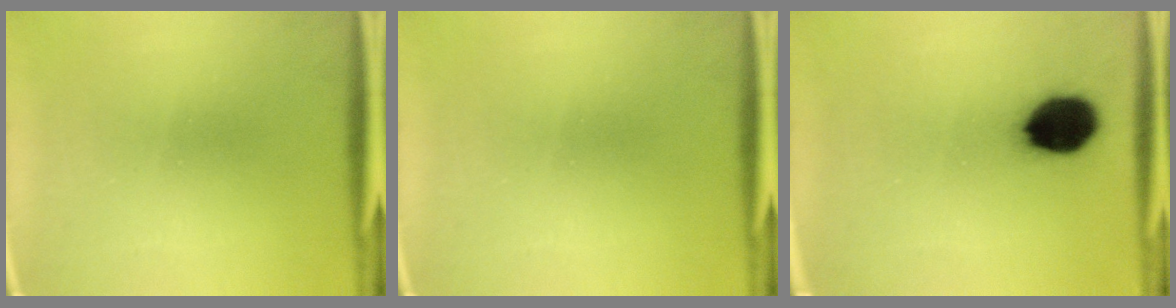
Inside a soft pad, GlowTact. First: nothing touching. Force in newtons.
{"total": 0.0}
{"total": 12.0}